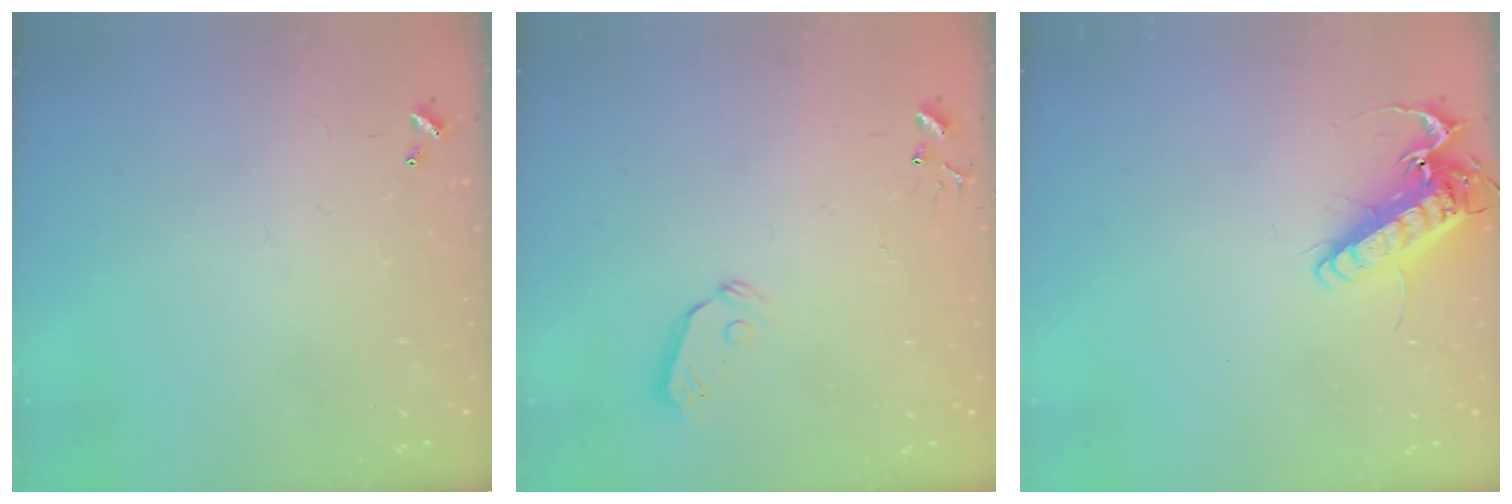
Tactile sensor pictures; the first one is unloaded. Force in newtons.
{"total": 6.4, "press": 6.4, "slide": 0.6}
{"total": 15.2, "press": 15.0, "slide": 2.4}